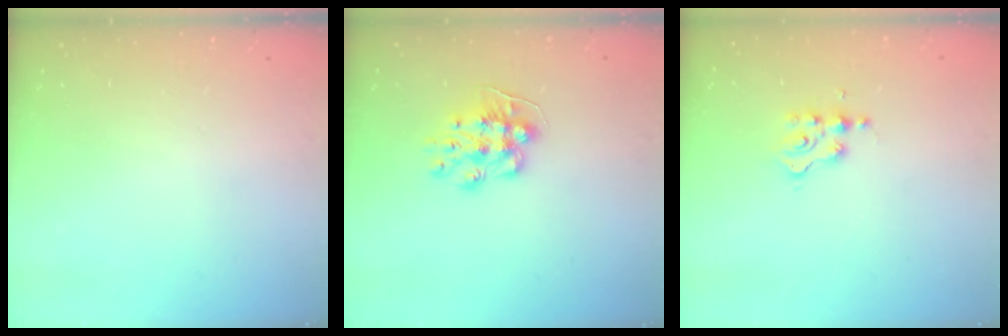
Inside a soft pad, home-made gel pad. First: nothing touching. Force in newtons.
{"total": 9.9, "press": 9.9, "slide": 0.4}
{"total": 3.0, "press": 3.0, "slide": 0.2}